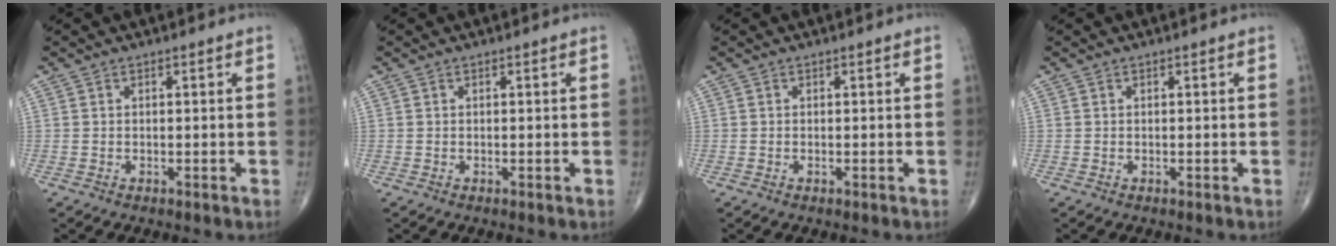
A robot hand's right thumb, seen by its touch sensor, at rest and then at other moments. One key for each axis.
{"total": 0.0}
{"total": 0.0}
{"total": 0.0}